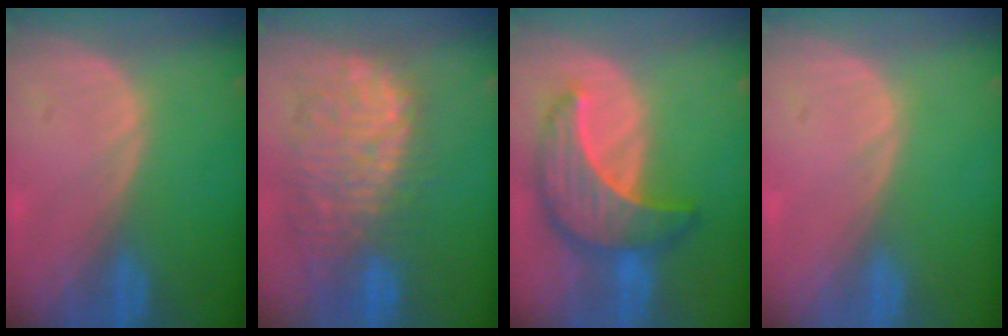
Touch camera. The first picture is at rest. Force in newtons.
{"total": 11.5, "press": 10.5, "slide": 4.8}
{"total": 9.6, "press": 9.6, "slide": 0.8}
{"total": 0.0}